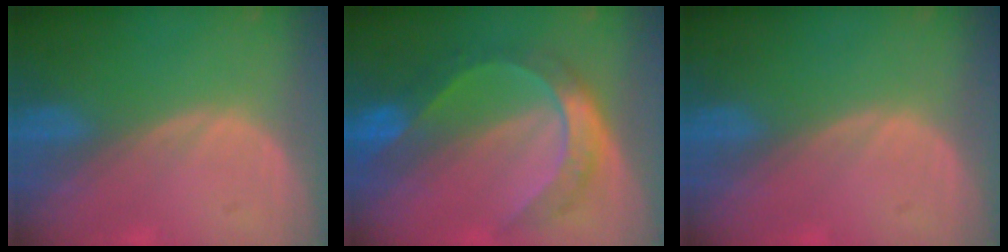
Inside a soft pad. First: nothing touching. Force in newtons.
{"total": 8.2, "press": 8.2, "slide": 0.9}
{"total": 0.0}